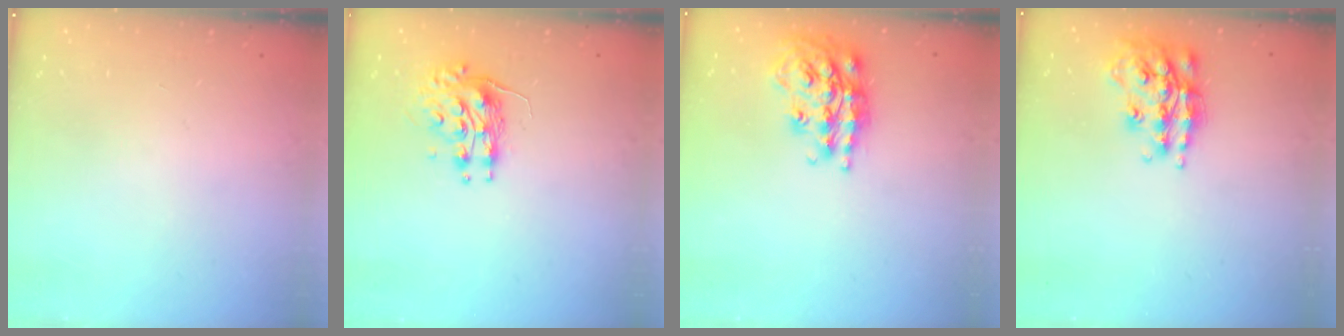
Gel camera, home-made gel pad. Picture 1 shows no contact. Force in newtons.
{"total": 8.2, "press": 8.2, "slide": 0.3}
{"total": 19.4, "press": 19.4, "slide": 1.4}
{"total": 18.8, "press": 18.7, "slide": 1.2}